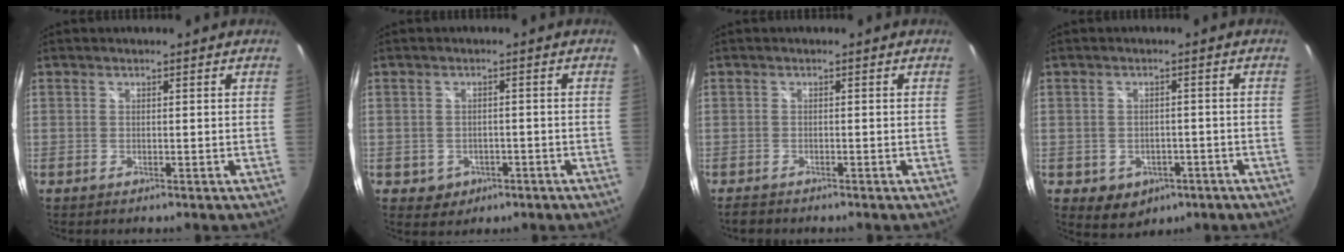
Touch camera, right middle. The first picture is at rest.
{"total": 4.5, "force": [-1.5, 4.0, 1.5], "torque": [-0.044, 0.001, -0.008]}
{"total": 1.8, "force": [-1.7, 0.5, 0.4], "torque": [-0.012, -0.009, -0.031]}
{"total": 6.7, "force": [-2.8, 5.4, 2.8], "torque": [-0.066, -0.003, -0.020]}